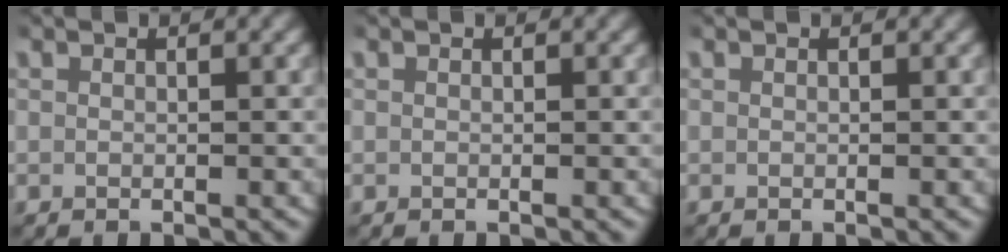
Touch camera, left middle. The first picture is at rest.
{"total": 0.0}
{"total": 0.0}